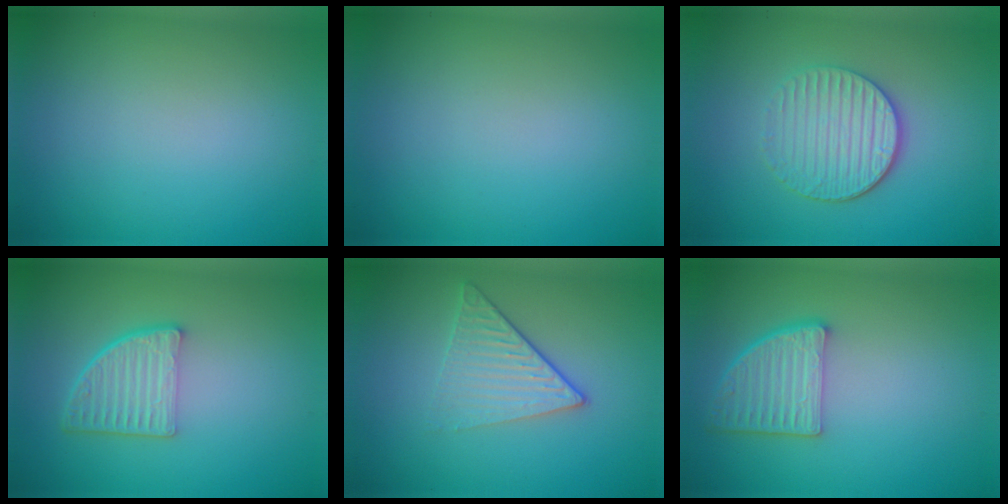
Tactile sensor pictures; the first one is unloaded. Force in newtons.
{"total": 0.0}
{"total": 4.1, "press": 3.4, "slide": 2.2}
{"total": 4.5, "press": 3.2, "slide": 3.2}
{"total": 3.5, "press": 2.8, "slide": 2.2}
{"total": 4.5, "press": 3.5, "slide": 2.8}